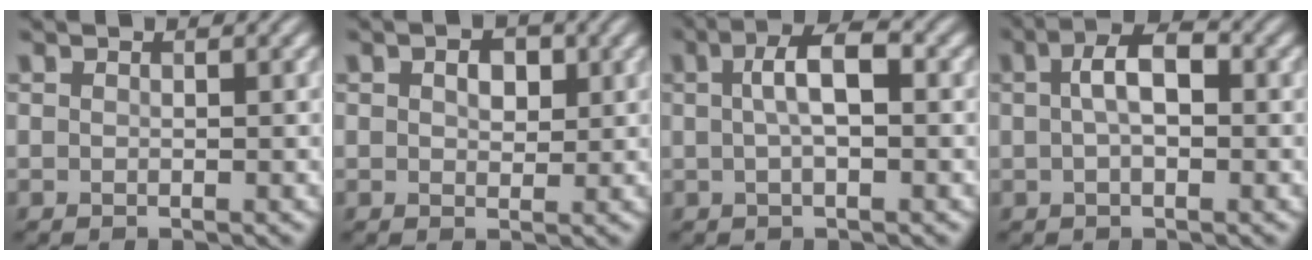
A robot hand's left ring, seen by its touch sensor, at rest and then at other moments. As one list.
[{"total": 2.4, "force": [0.8, 1.6, 1.7], "torque": [-0.027, 0.001, 0.012]}, {"total": 3.9, "force": [0.5, 1.2, 3.7], "torque": [-0.067, 0.009, 0.006]}, {"total": 4.0, "force": [0.5, 1.8, 3.6], "torque": [-0.065, 0.008, 0.003]}]